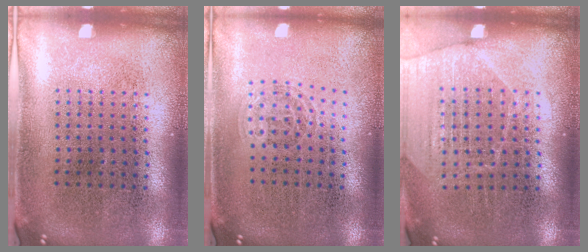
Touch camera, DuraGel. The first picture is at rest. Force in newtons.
{"total": 0.9, "press": 0.6, "slide": 0.6}
{"total": 1.6, "press": 1.5, "slide": 0.3}